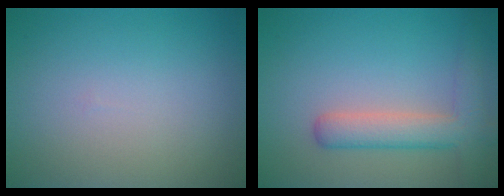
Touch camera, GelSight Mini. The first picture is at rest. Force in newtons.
{"total": 4.3, "press": 4.3, "slide": 0.2}